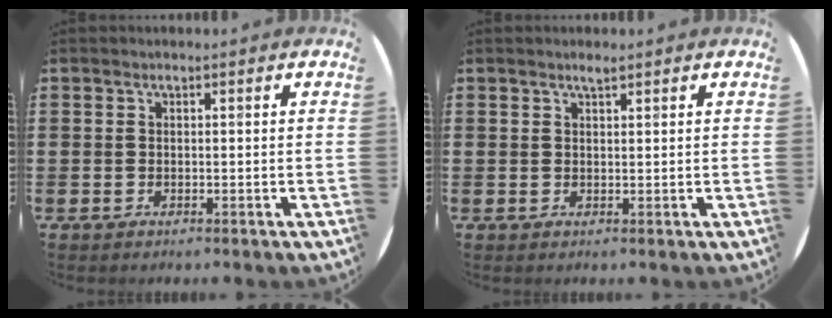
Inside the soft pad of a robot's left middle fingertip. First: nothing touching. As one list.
[{"total": 1.1, "force": [1.0, 0.1, 0.5], "torque": [-0.010, 0.002, 0.017]}]